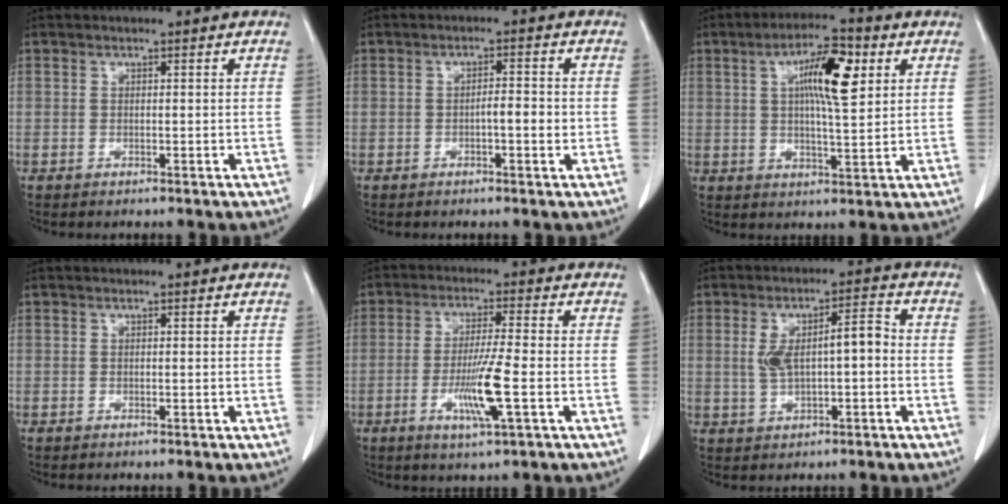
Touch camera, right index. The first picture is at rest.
{"total": 2.9, "force": [-0.6, 0.6, 2.8], "torque": [-0.044, 0.004, -0.009]}
{"total": 10.0, "force": [3.3, 2.6, 9.1], "torque": [-0.152, 0.013, 0.053]}
{"total": 0.0}
{"total": 8.1, "force": [-2.4, -0.3, 7.7], "torque": [-0.146, -0.012, -0.043]}
{"total": 7.4, "force": [0.1, 2.3, 7.1], "torque": [-0.135, 0.028, 0.008]}